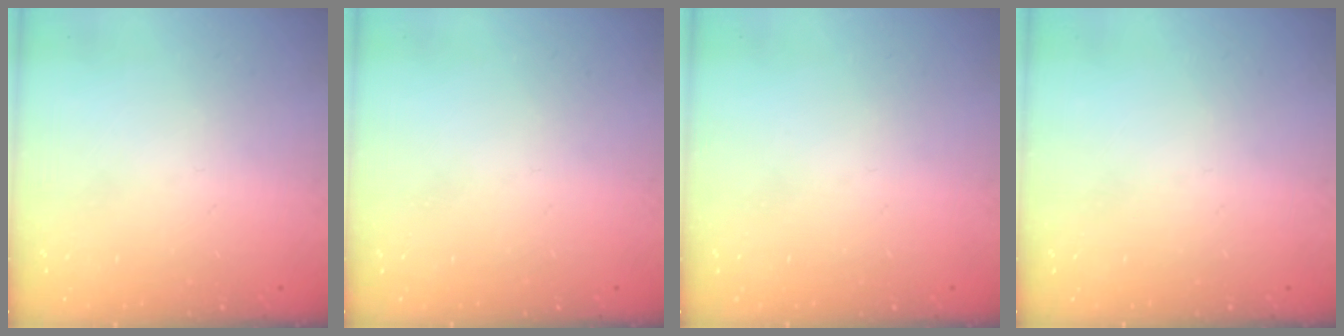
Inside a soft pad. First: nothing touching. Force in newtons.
{"total": 0.0}
{"total": 0.0}
{"total": 0.0}